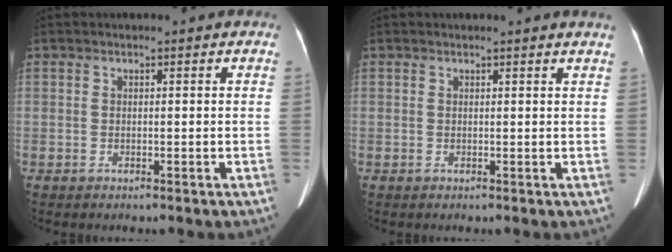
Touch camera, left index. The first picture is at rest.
{"total": 1.7, "force": [1.6, -0.3, 0.4], "torque": [-0.015, -0.007, 0.012]}